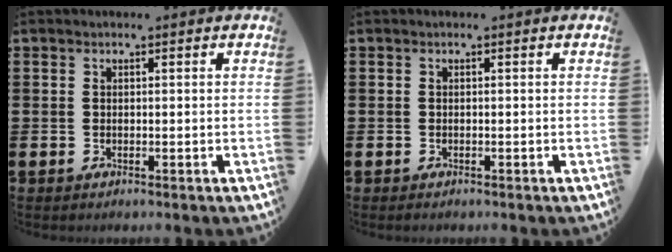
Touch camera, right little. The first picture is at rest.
{"total": 0.0}